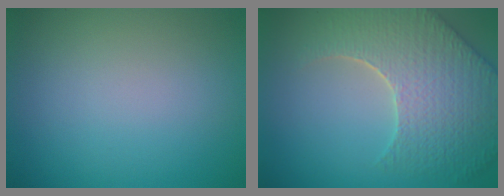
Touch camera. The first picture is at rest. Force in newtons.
{"total": 8.3, "press": 6.1, "slide": 5.6}